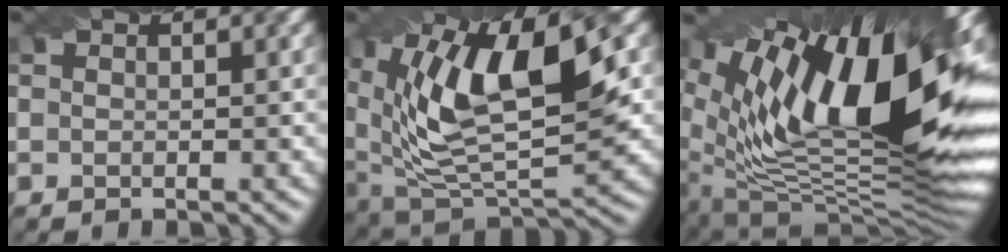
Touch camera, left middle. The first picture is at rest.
{"total": 13.3, "force": [3.8, 5.8, 11.4], "torque": [-0.207, 0.000, 0.065]}
{"total": 18.2, "force": [5.9, 7.1, 15.8], "torque": [-0.261, 0.009, 0.100]}